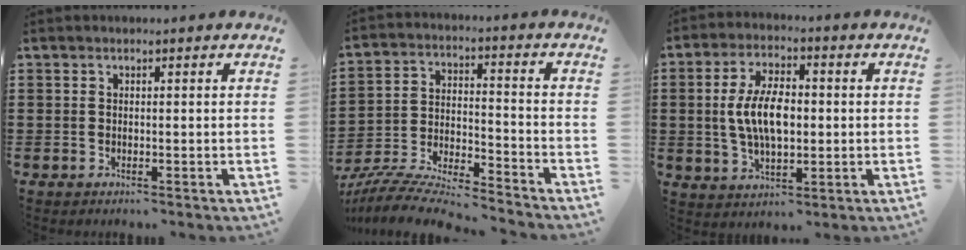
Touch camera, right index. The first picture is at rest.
{"total": 8.2, "force": [-7.8, 0.6, 2.6], "torque": [-0.061, 0.000, -0.157]}
{"total": 8.6, "force": [0.1, 4.3, 7.4], "torque": [-0.151, 0.003, -0.006]}